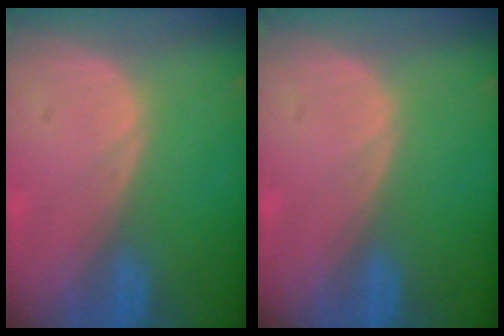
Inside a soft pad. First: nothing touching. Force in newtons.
{"total": 0.0}